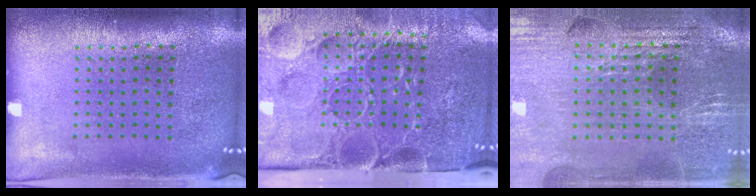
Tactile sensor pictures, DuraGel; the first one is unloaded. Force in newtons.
{"total": 5.2, "press": 4.2, "slide": 3.0}
{"total": 2.9, "press": 2.9, "slide": 0.5}